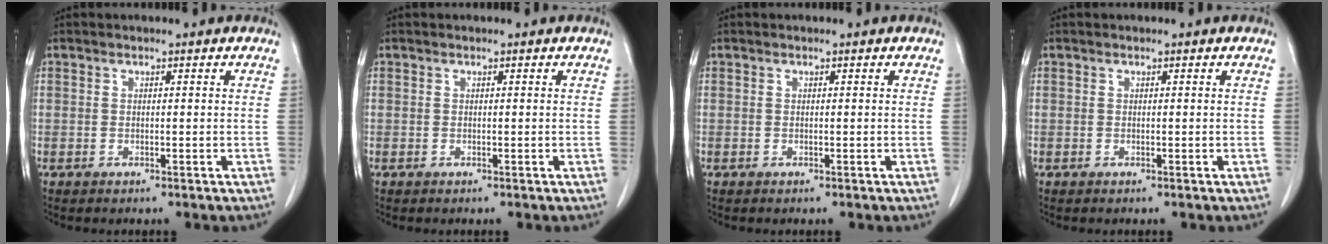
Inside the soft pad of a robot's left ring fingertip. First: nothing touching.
{"total": 0.0}
{"total": 0.0}
{"total": 0.0}